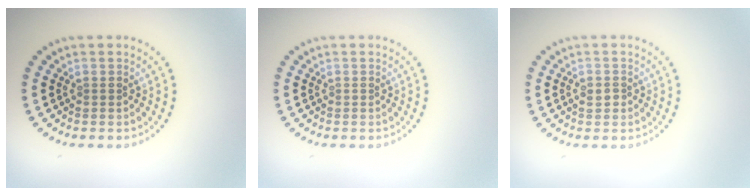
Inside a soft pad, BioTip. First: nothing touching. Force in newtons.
{"total": 0.0}
{"total": 1.2, "press": 1.1, "slide": 0.3}